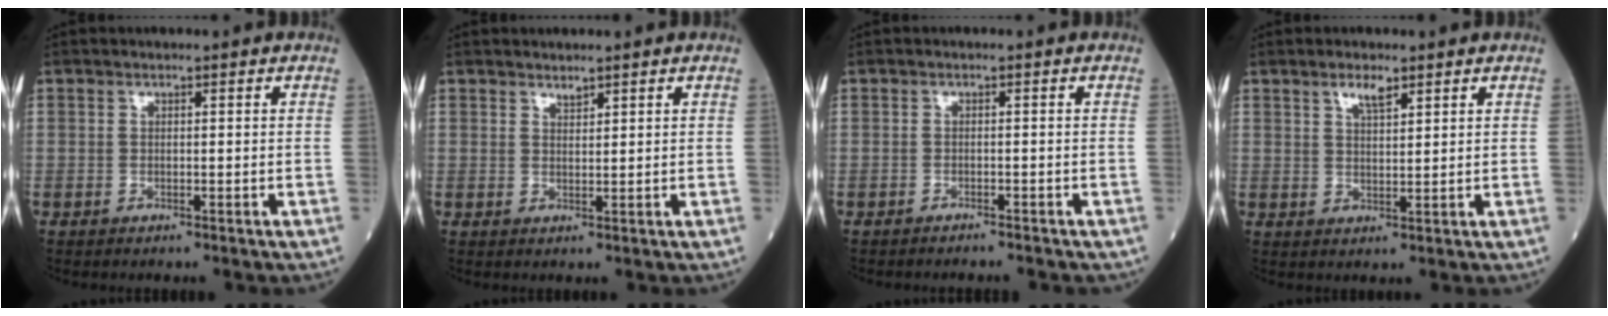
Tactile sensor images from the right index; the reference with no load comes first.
{"total": 1.1, "force": [1.0, 0.1, 0.3], "torque": [-0.008, -0.005, 0.019]}
{"total": 3.3, "force": [-3.0, 0.8, 0.9], "torque": [-0.016, -0.002, -0.036]}
{"total": 2.9, "force": [2.0, 0.7, 2.0], "torque": [-0.038, 0.001, 0.038]}